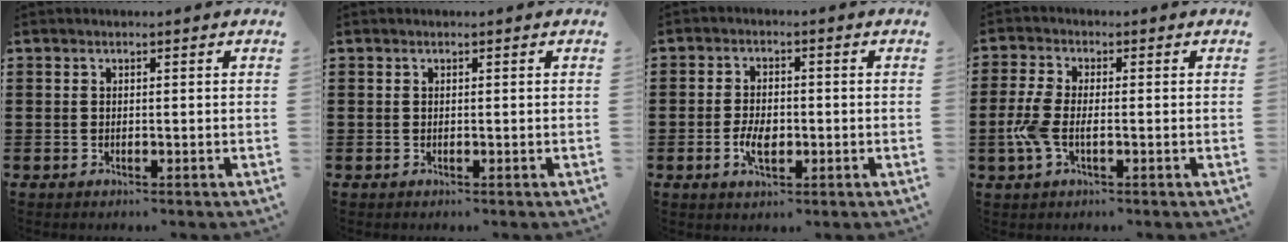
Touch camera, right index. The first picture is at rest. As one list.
[{"total": 0.0}, {"total": 4.5, "force": [-1.0, 2.3, 3.7], "torque": [-0.080, 0.000, -0.020]}, {"total": 4.5, "force": [-1.1, 1.8, 4.0], "torque": [-0.103, -0.010, -0.028]}]